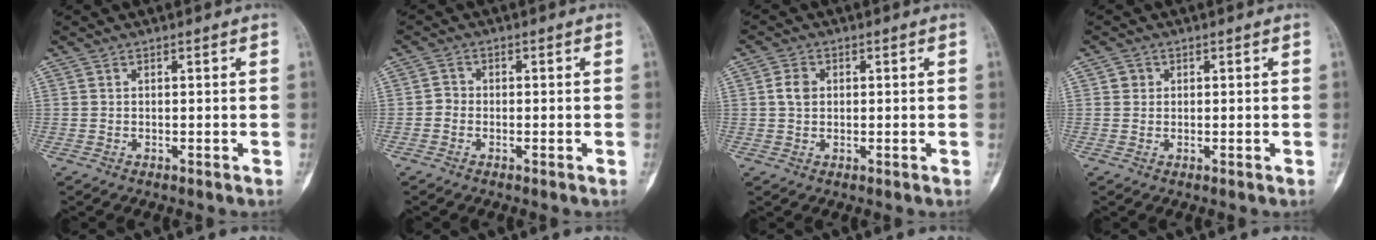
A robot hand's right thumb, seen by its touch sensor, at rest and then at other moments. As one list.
[{"total": 1.6, "force": [-0.6, 1.4, 0.6], "torque": [0.000, 0.007, -0.019]}, {"total": 3.0, "force": [0.5, 2.4, 1.9], "torque": [-0.031, 0.003, 0.007]}, {"total": 1.4, "force": [0.3, 1.3, 0.3], "torque": [0.003, 0.002, 0.003]}]